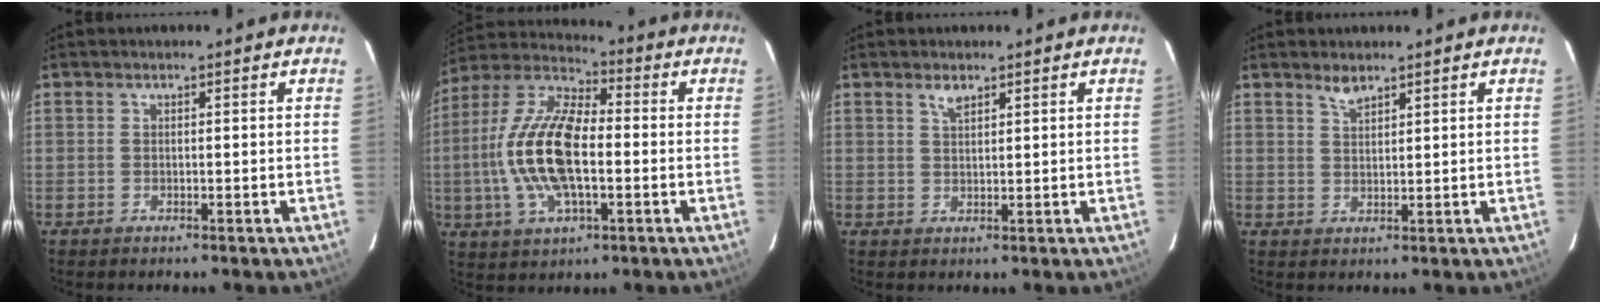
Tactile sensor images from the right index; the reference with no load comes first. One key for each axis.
{"total": 17.3, "fx": -1.8, "fy": 7.4, "fz": 15.6, "tx": -0.322, "ty": 0.008, "tz": -0.043}
{"total": 2.0, "fx": 1.4, "fy": 0.8, "fz": 1.2, "tx": -0.020, "ty": 0.004, "tz": 0.027}
{"total": 2.3, "fx": 2.0, "fy": 0.6, "fz": 1.0, "tx": -0.017, "ty": 0.001, "tz": 0.038}